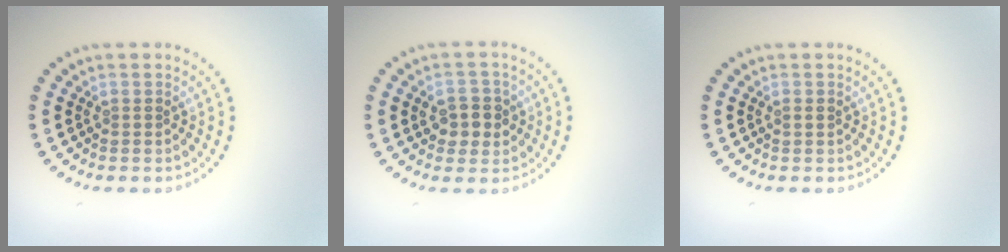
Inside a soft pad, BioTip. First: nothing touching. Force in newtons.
{"total": 2.8, "press": 2.8, "slide": 0.4}
{"total": 0.8, "press": 0.8, "slide": 0.1}